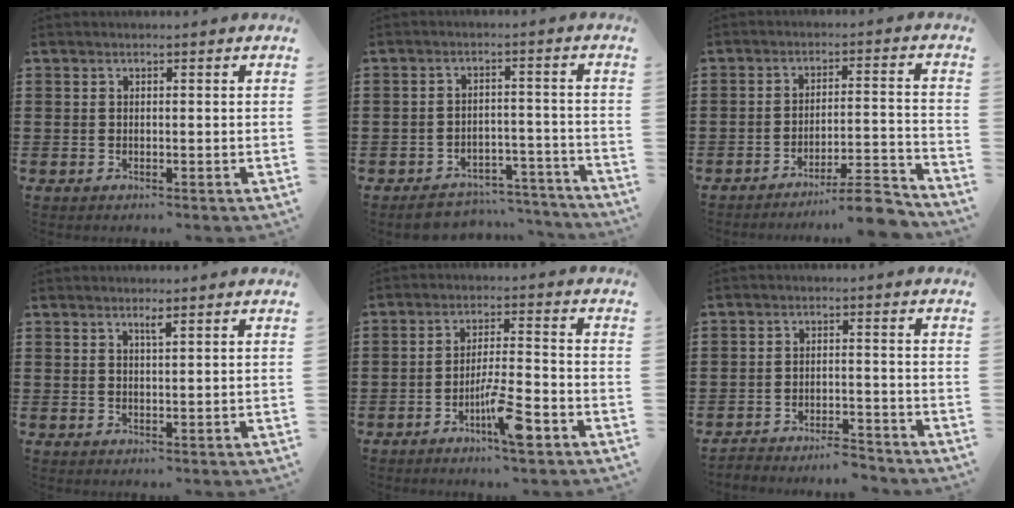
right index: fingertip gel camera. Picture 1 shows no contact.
{"total": 4.3, "force": [-4.1, 1.2, 0.6], "torque": [-0.014, 0.011, -0.084]}
{"total": 7.6, "force": [-6.8, 0.1, 3.4], "torque": [-0.047, 0.006, -0.128]}
{"total": 1.3, "force": [0.9, 0.1, 0.9], "torque": [-0.020, -0.001, 0.016]}
{"total": 7.5, "force": [-4.0, 1.2, 6.2], "torque": [-0.109, 0.002, -0.070]}
{"total": 4.2, "force": [-4.2, 0.2, -0.1], "torque": [-0.005, 0.001, -0.089]}